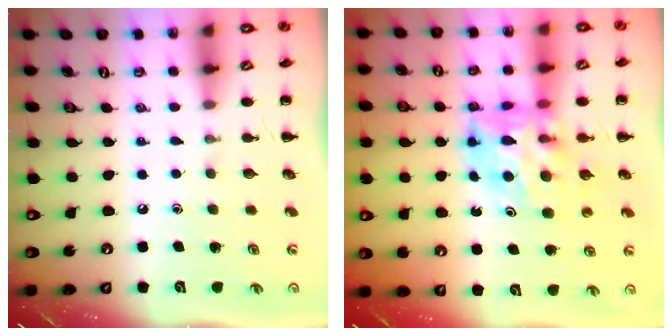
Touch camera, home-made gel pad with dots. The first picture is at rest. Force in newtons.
{"total": 10.1, "press": 9.6, "slide": 3.0}